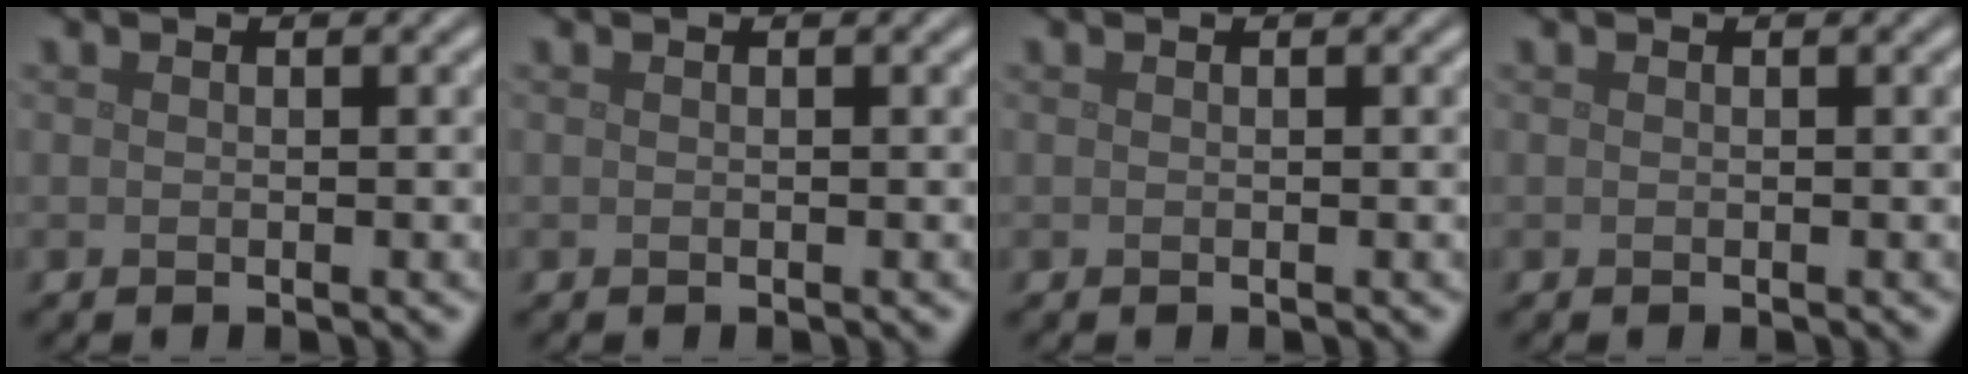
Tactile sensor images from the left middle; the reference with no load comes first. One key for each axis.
{"total": 0.0}
{"total": 0.0}
{"total": 0.0}